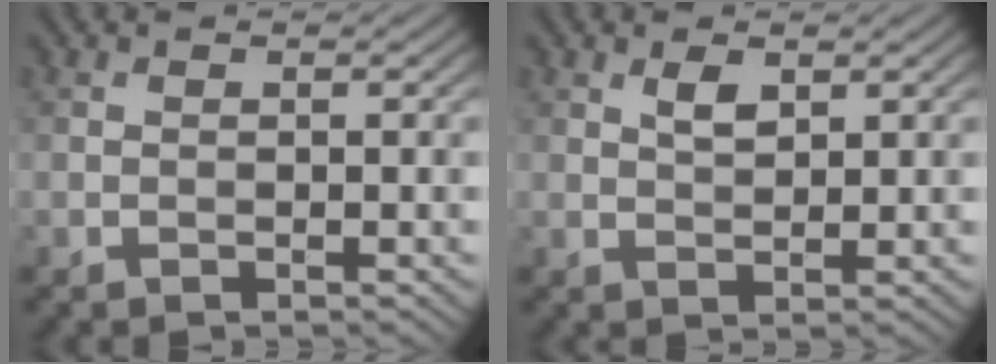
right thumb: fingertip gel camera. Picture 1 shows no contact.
{"total": 1.9, "force": [1.0, 0.9, 1.4], "torque": [-0.026, -0.001, 0.022]}